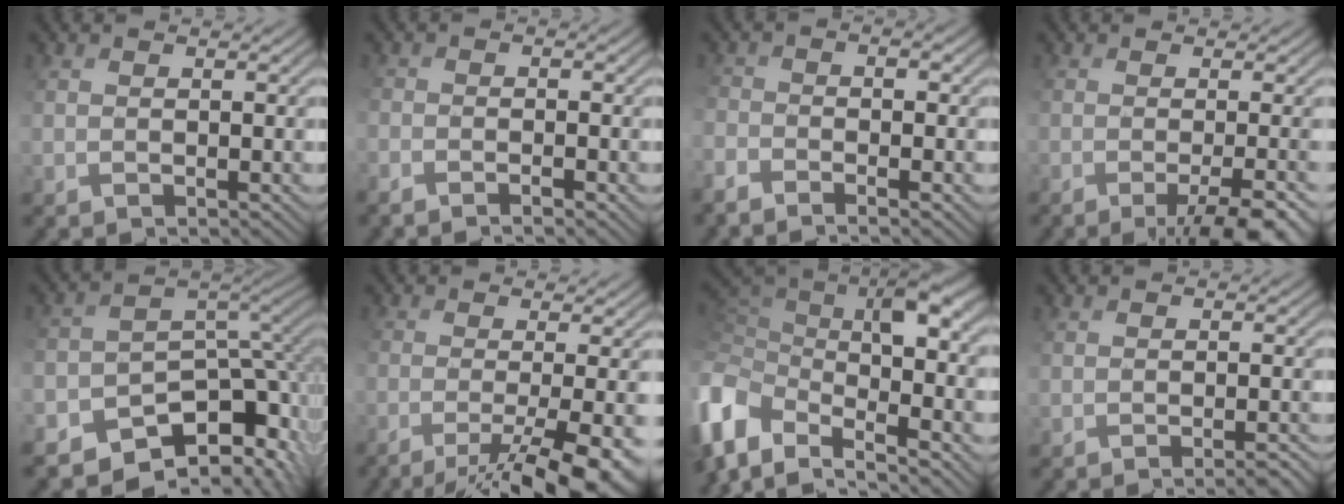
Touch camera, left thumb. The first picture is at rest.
{"total": 3.1, "force": [-2.4, 0.7, 1.8], "torque": [-0.039, -0.006, -0.047]}
{"total": 4.6, "force": [-3.2, 1.3, 2.9], "torque": [-0.068, -0.015, -0.061]}
{"total": 6.8, "force": [-2.6, 1.7, 6.1], "torque": [-0.074, -0.001, -0.038]}
{"total": 11.6, "force": [-7.6, 6.3, 6.3], "torque": [-0.126, -0.017, -0.114]}
{"total": 11.2, "force": [-5.0, 3.0, 9.6], "torque": [-0.131, -0.011, -0.064]}
{"total": 13.1, "force": [-0.7, 8.1, 10.3], "torque": [-0.271, -0.020, 0.007]}
{"total": 1.9, "force": [-1.2, 0.3, 1.5], "torque": [-0.016, 0.003, -0.023]}